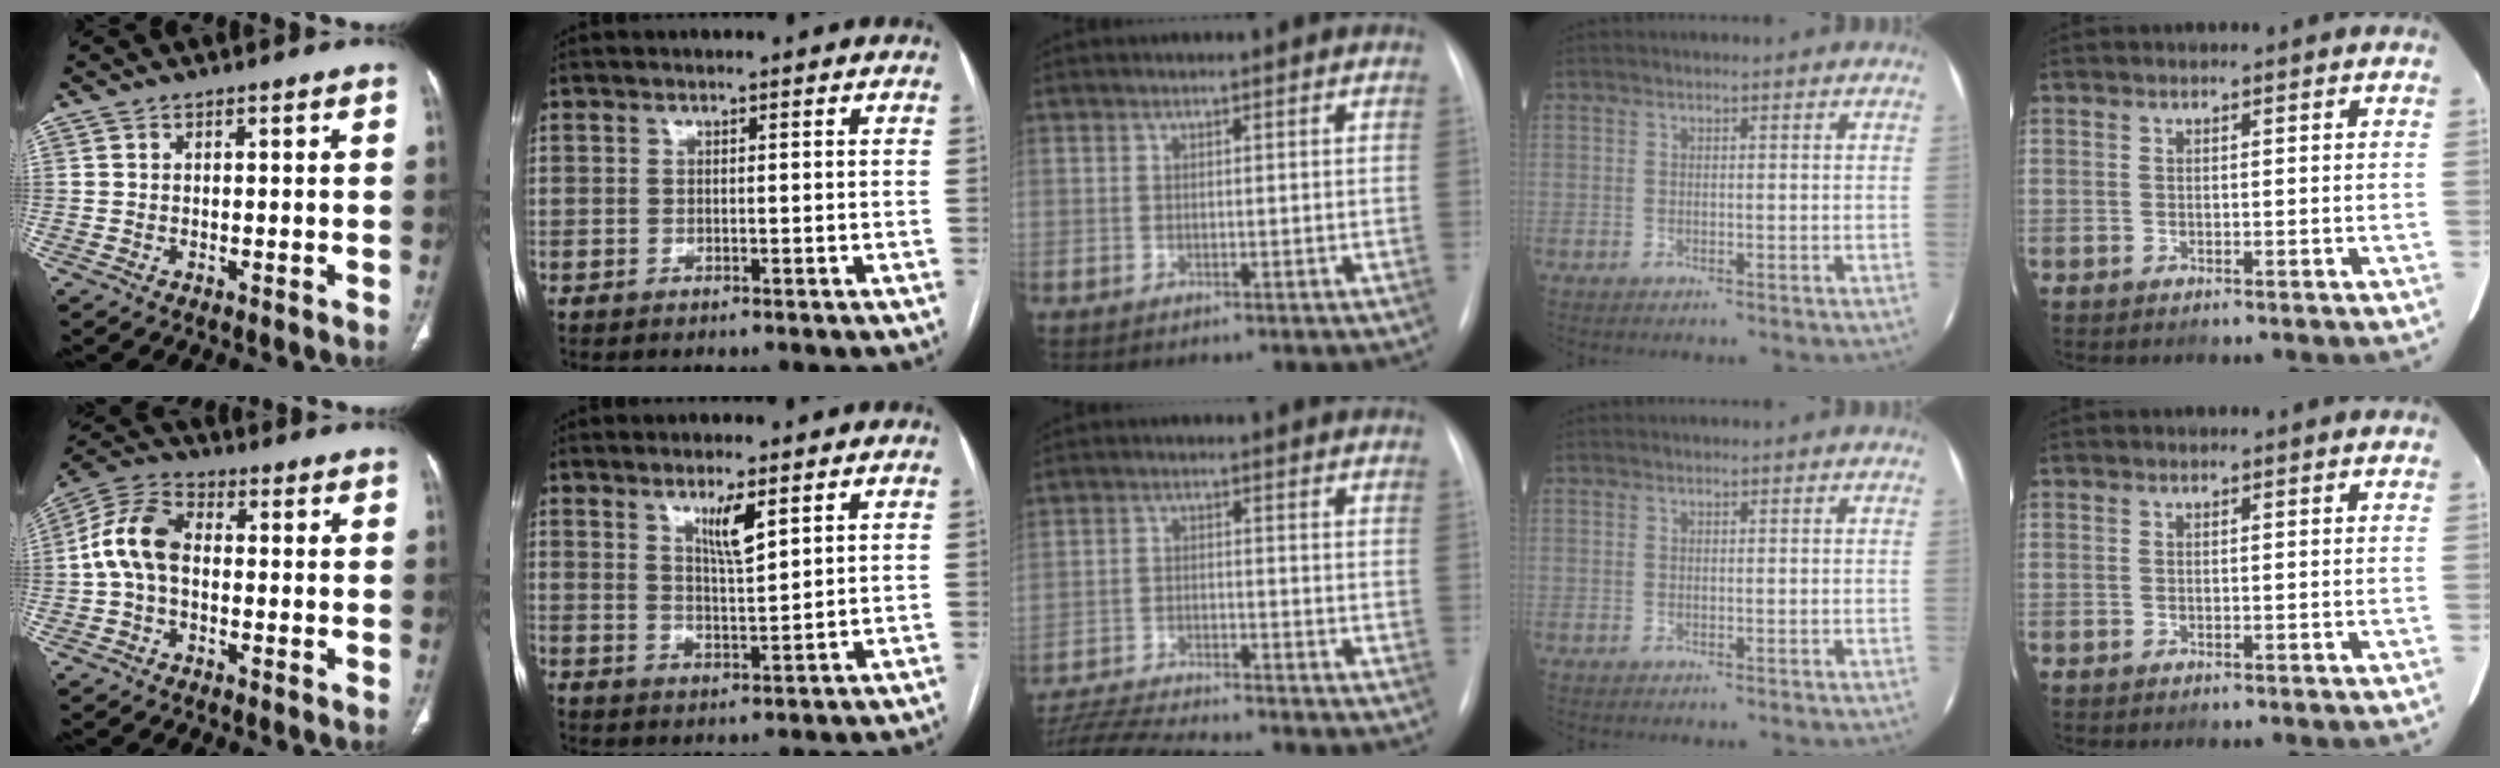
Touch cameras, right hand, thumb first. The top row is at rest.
{"thumb": {"total": 10.0, "force": [-0.5, 6.4, 7.6], "torque": [-0.147, 0.028, -0.022]}, "index": {"total": 4.7, "force": [2.6, 0.5, 3.9], "torque": [-0.068, -0.009, 0.050]}, "middle": {"total": 14.4, "force": [-13.2, 0.9, 5.7], "torque": [-0.104, -0.013, -0.209]}}